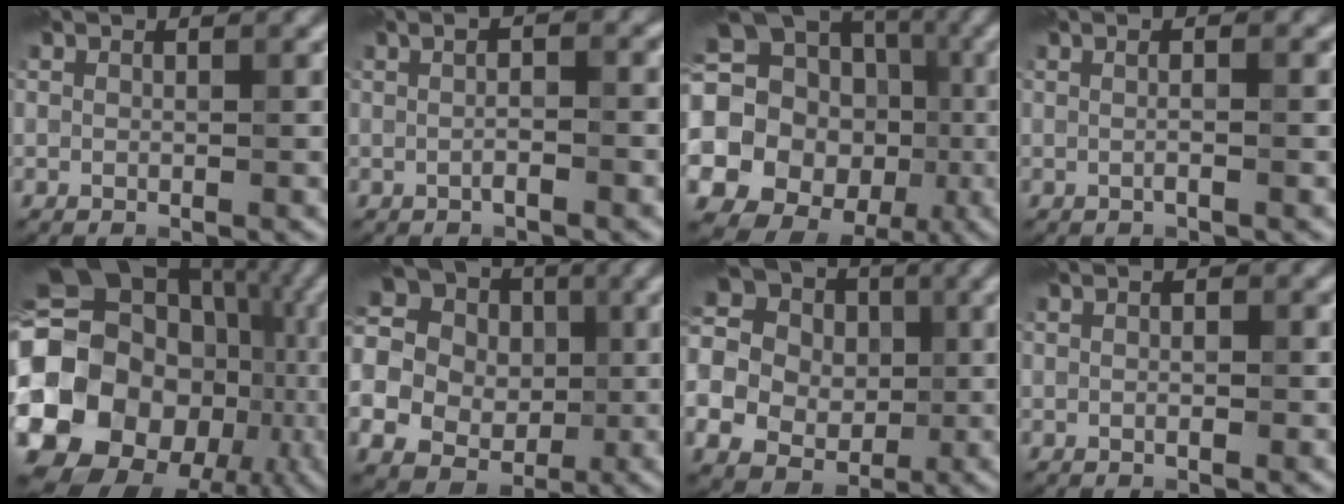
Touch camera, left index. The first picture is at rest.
{"total": 2.3, "force": [0.0, 0.5, 2.2], "torque": [-0.027, -0.002, -0.008]}
{"total": 21.4, "force": [-2.0, 19.9, 7.6], "torque": [-0.170, 0.001, -0.058]}
{"total": 2.4, "force": [0.5, 0.8, 2.3], "torque": [-0.012, -0.003, -0.012]}
{"total": 23.4, "force": [-3.6, 20.8, 10.1], "torque": [-0.178, 0.008, -0.087]}
{"total": 18.4, "force": [0.2, 17.1, 6.8], "torque": [-0.192, 0.006, -0.030]}
{"total": 15.4, "force": [0.1, 14.1, 6.2], "torque": [-0.184, 0.018, -0.029]}
{"total": 1.8, "force": [0.2, 0.8, 1.6], "torque": [-0.003, -0.003, -0.011]}